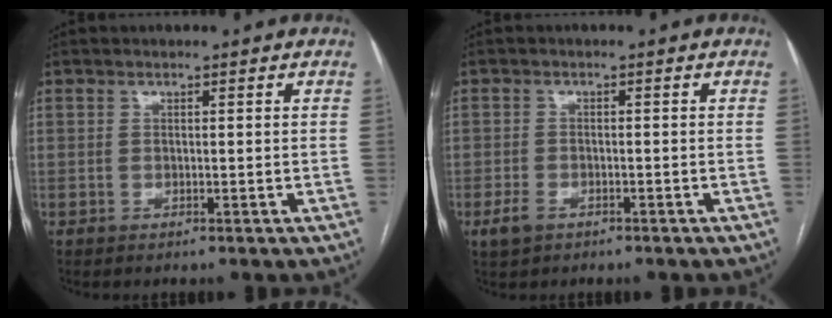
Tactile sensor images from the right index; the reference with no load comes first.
{"total": 2.7, "force": [-1.6, 1.4, 1.6], "torque": [-0.039, -0.002, -0.022]}